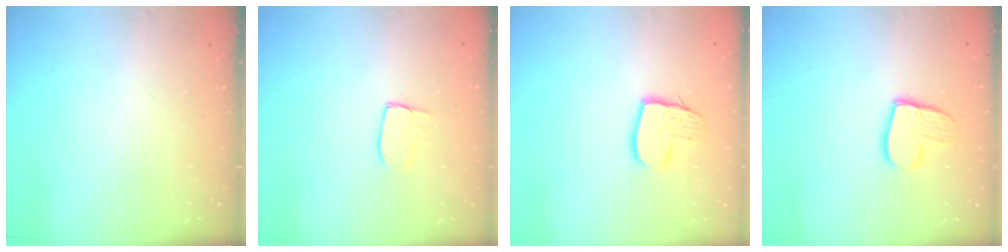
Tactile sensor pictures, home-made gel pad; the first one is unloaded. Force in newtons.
{"total": 5.3, "press": 5.3, "slide": 0.4}
{"total": 10.7, "press": 10.6, "slide": 0.8}
{"total": 10.9, "press": 10.8, "slide": 0.9}